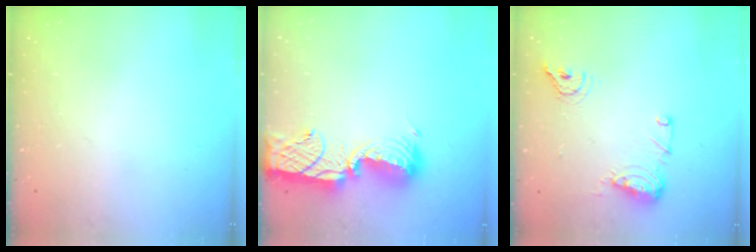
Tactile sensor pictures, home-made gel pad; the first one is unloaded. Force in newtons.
{"total": 13.4, "press": 13.3, "slide": 1.0}
{"total": 8.9, "press": 8.7, "slide": 1.7}